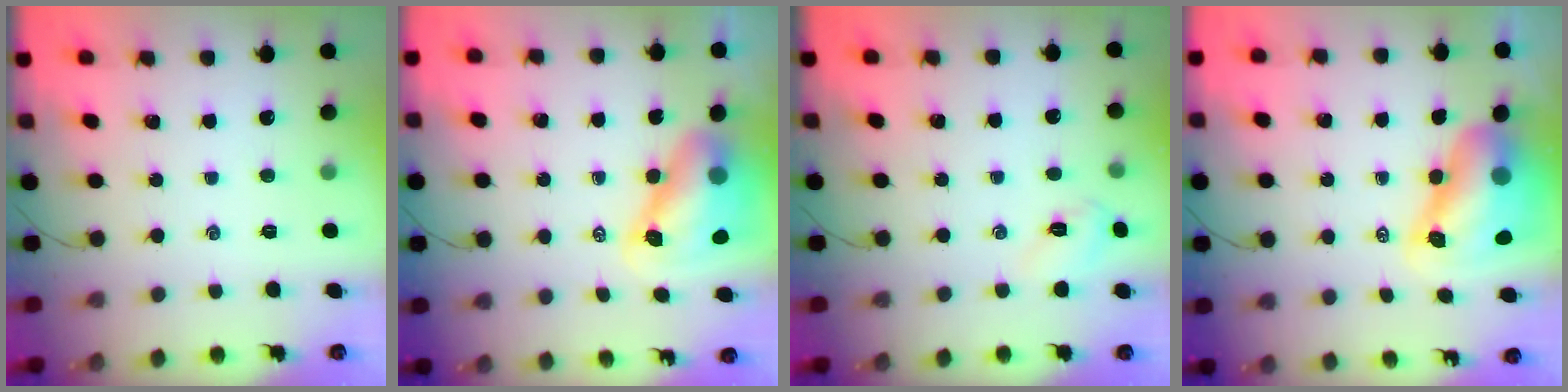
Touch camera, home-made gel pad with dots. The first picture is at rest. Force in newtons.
{"total": 9.9, "press": 9.5, "slide": 2.7}
{"total": 3.4, "press": 3.3, "slide": 1.0}
{"total": 12.8, "press": 12.1, "slide": 4.2}